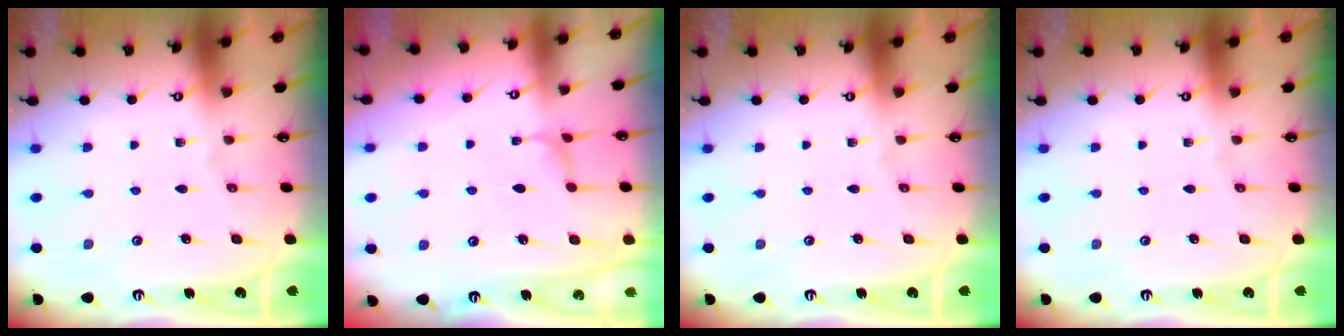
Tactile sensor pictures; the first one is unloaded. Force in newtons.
{"total": 2.8, "press": 2.8, "slide": 0.2}
{"total": 0.0}
{"total": 0.0}